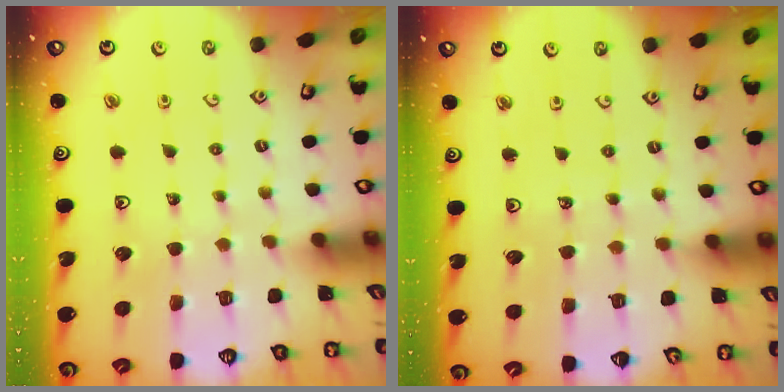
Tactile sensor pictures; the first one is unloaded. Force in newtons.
{"total": 3.9, "press": 3.9, "slide": 0.3}